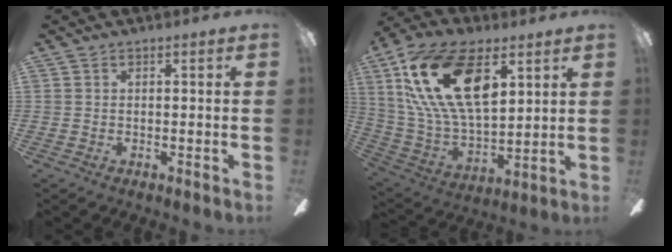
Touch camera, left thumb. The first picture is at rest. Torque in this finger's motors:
{"motor_torque": [2.65, 2.32, 2.40, -0.37, 0.64]}